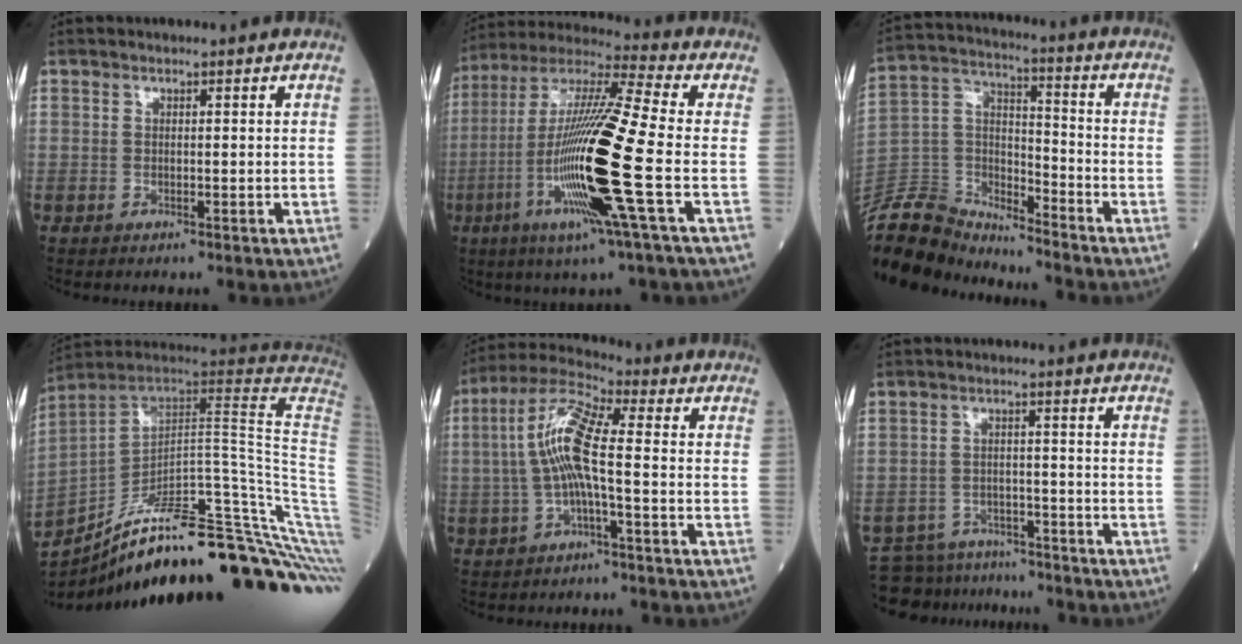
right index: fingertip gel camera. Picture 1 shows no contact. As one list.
[{"total": 20.0, "force": [-5.2, -0.3, 19.3], "torque": [-0.409, -0.025, -0.112]}, {"total": 14.8, "force": [-14.5, 2.6, 1.5], "torque": [-0.037, 0.043, -0.271]}, {"total": 36.6, "force": [-25.8, 2.4, 25.9], "torque": [-0.262, -0.027, -0.358]}, {"total": 9.6, "force": [-0.6, 1.3, 9.5], "torque": [-0.198, 0.022, -0.019]}, {"total": 8.7, "force": [-8.0, 3.4, -0.1], "torque": [0.003, 0.018, -0.116]}]